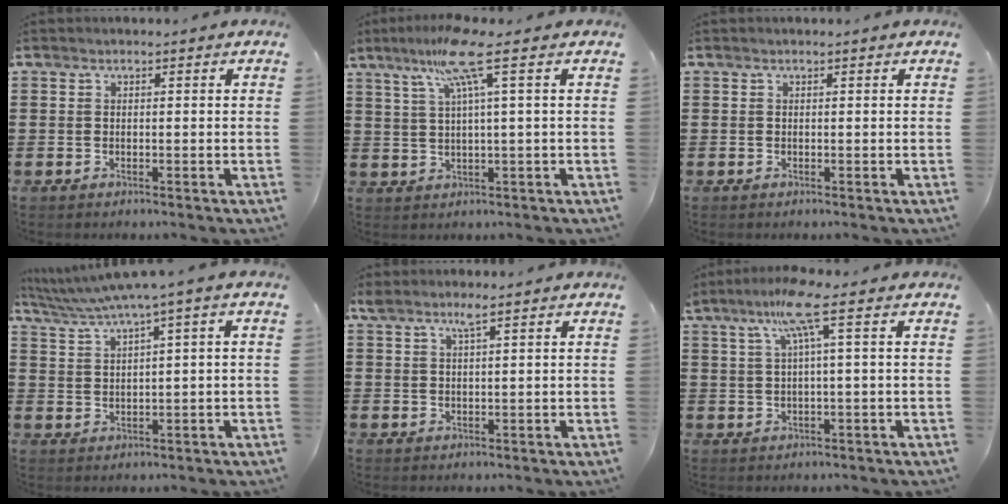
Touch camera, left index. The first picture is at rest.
{"total": 8.9, "force": [4.1, 0.1, 7.9], "torque": [-0.170, 0.002, 0.065]}
{"total": 0.0}
{"total": 4.3, "force": [2.7, -0.3, 3.3], "torque": [-0.069, -0.012, 0.044]}
{"total": 2.4, "force": [1.7, -0.1, 1.6], "torque": [-0.037, -0.002, 0.030]}
{"total": 7.4, "force": [3.2, 0.1, 6.7], "torque": [-0.137, 0.005, 0.051]}